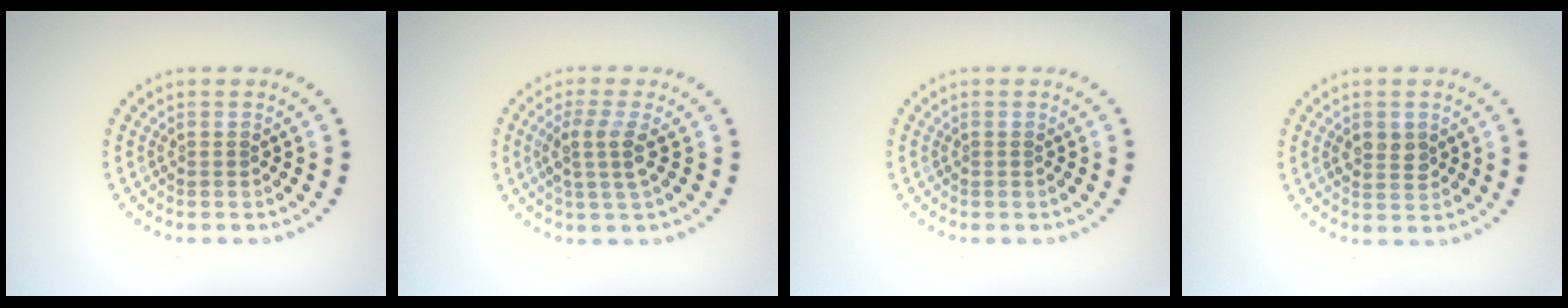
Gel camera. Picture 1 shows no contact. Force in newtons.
{"total": 2.7, "press": 2.1, "slide": 1.6}
{"total": 0.0}
{"total": 2.1, "press": 2.0, "slide": 0.3}